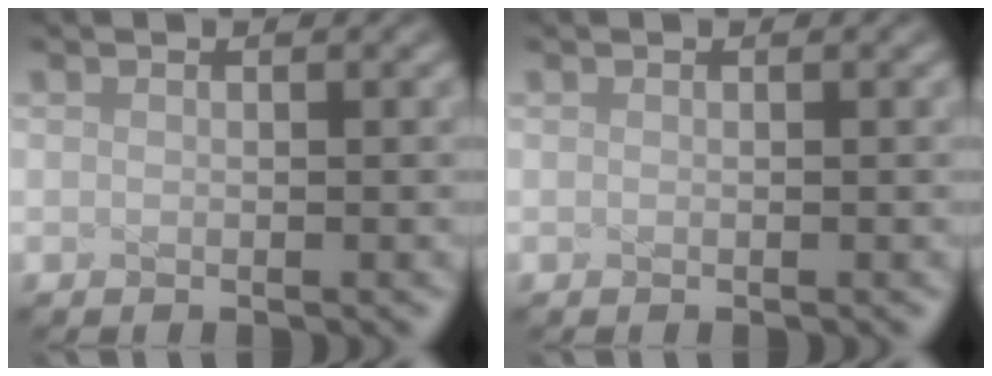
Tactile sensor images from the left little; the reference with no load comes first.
{"total": 0.0}